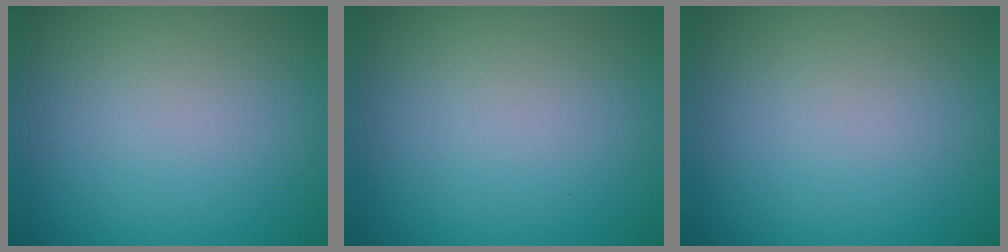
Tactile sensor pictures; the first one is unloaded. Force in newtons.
{"total": 0.0}
{"total": 0.0}